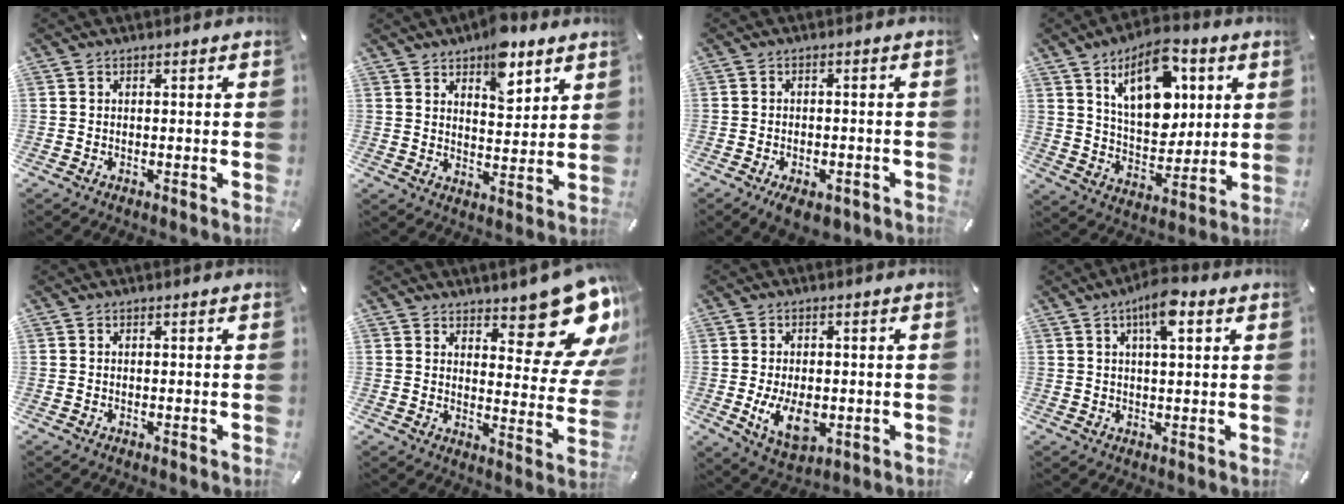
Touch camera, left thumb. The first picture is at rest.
{"total": 9.6, "force": [6.8, 4.6, 4.9], "torque": [-0.059, -0.034, 0.115]}
{"total": 4.5, "force": [-2.8, 2.3, 2.6], "torque": [-0.044, 0.015, -0.048]}
{"total": 16.7, "force": [7.9, 9.5, 11.2], "torque": [-0.175, -0.016, 0.141]}
{"total": 0.0}
{"total": 16.5, "force": [11.6, 6.7, 9.6], "torque": [-0.097, -0.110, 0.195]}
{"total": 9.5, "force": [-1.4, 5.9, 7.4], "torque": [-0.135, -0.012, -0.024]}
{"total": 7.2, "force": [3.4, 2.1, 5.9], "torque": [-0.107, 0.003, 0.055]}